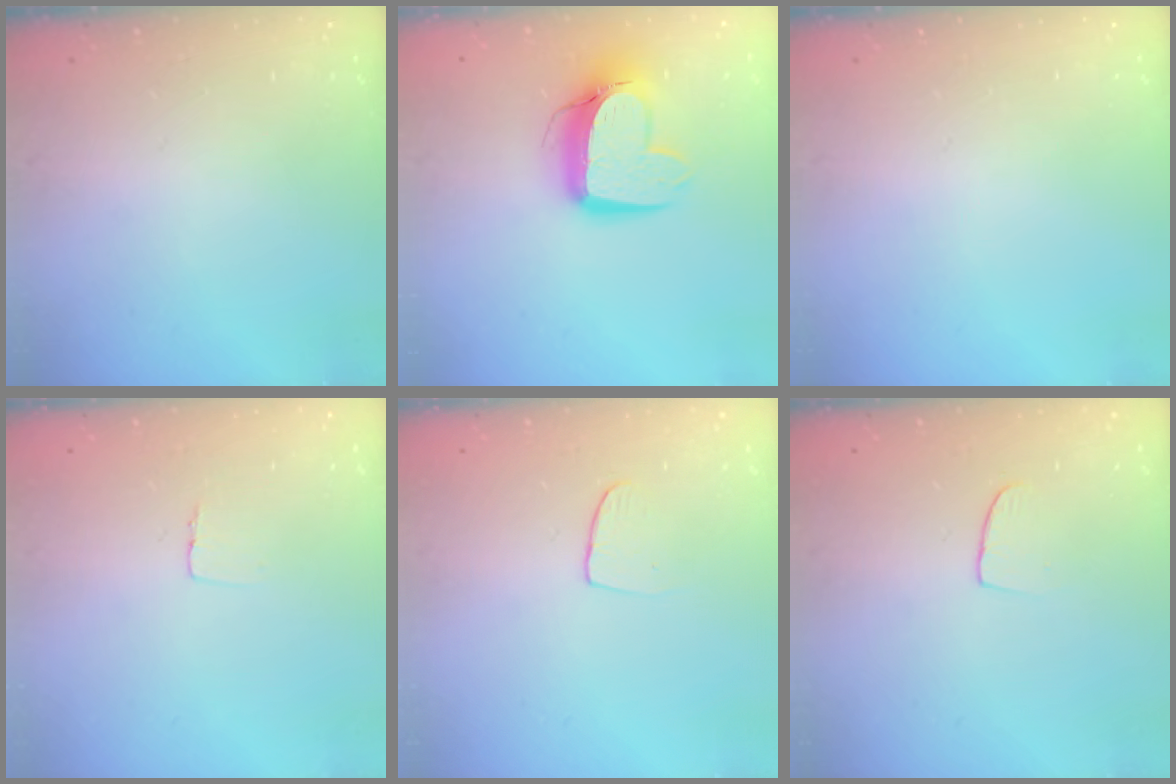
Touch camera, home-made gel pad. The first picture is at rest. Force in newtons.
{"total": 12.5, "press": 12.4, "slide": 1.2}
{"total": 0.0}
{"total": 3.1, "press": 3.1, "slide": 0.2}
{"total": 5.8, "press": 5.7, "slide": 0.4}
{"total": 5.8, "press": 5.8, "slide": 0.4}